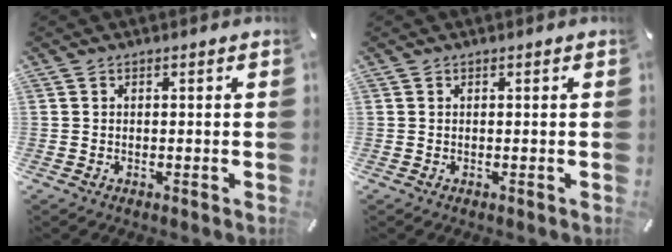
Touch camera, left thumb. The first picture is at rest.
{"total": 0.0}